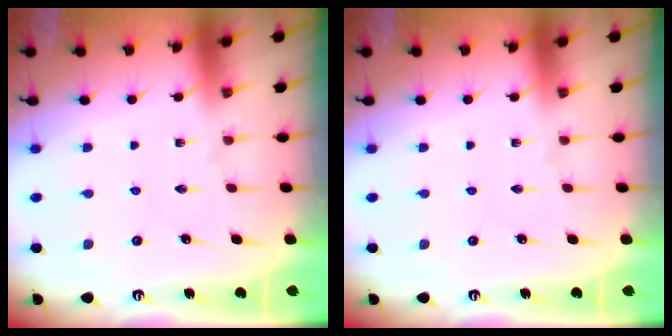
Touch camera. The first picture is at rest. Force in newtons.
{"total": 0.0}